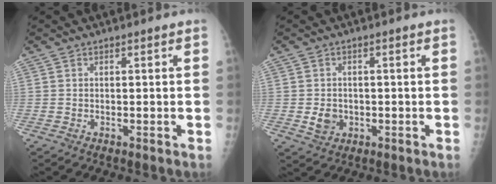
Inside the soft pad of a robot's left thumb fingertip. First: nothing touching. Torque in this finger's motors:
{"motor_torque": [-0.36, 0.54, 0.26, 0.02, 0.02]}